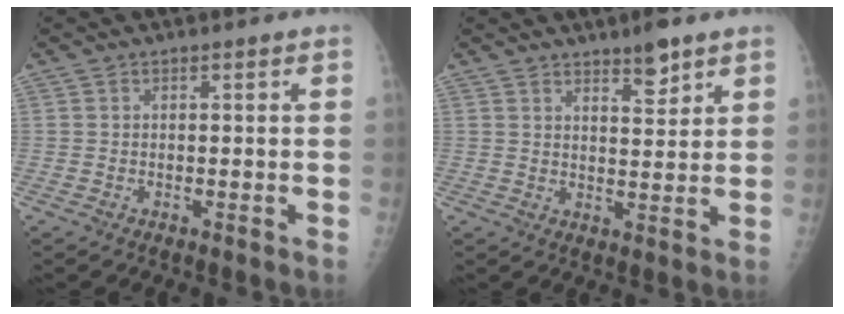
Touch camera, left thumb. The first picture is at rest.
{"total": 5.0, "force": [3.6, 1.5, 3.1], "torque": [-0.035, -0.028, 0.056]}